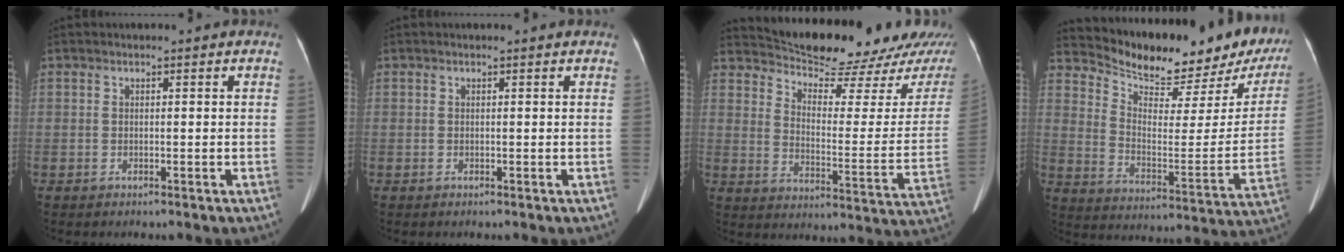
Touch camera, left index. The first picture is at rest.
{"total": 0.9, "force": [0.9, 0.0, 0.2], "torque": [-0.011, 0.002, 0.009]}
{"total": 20.7, "force": [19.7, 3.0, 5.9], "torque": [-0.075, -0.071, 0.252]}
{"total": 22.4, "force": [20.1, 5.8, 8.1], "torque": [-0.122, -0.046, 0.270]}